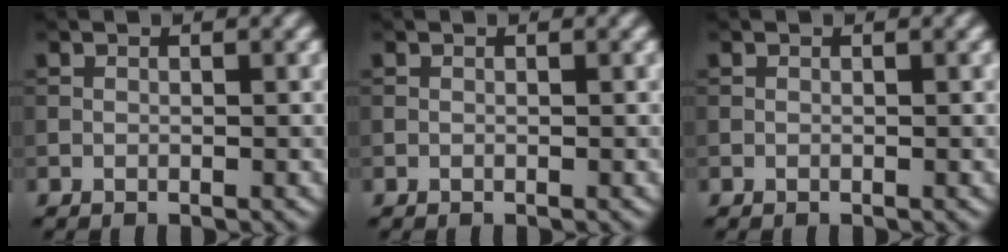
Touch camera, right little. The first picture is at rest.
{"total": 0.0}
{"total": 0.0}